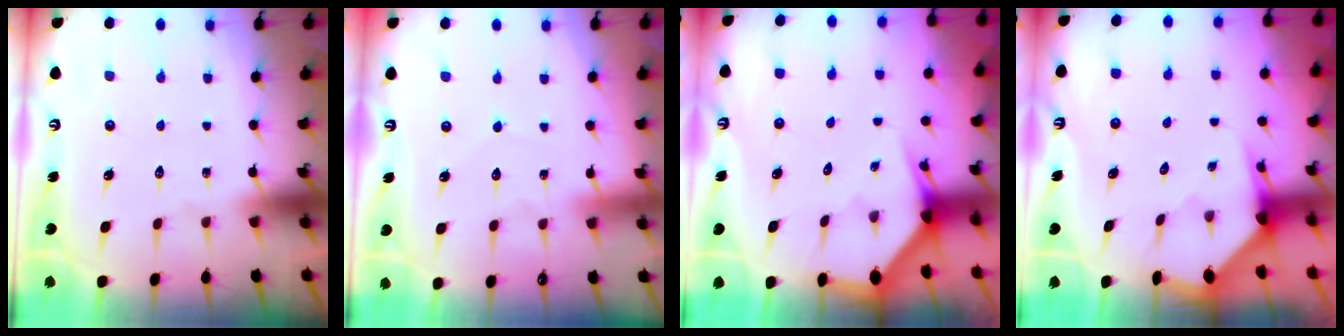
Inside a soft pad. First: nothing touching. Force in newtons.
{"total": 2.6, "press": 2.6, "slide": 0.3}
{"total": 2.7, "press": 2.7, "slide": 0.2}
{"total": 3.3, "press": 3.2, "slide": 0.3}